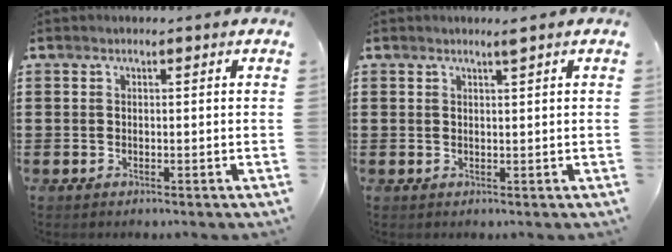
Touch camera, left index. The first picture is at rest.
{"total": 1.3, "force": [1.0, -0.1, 0.9], "torque": [-0.018, -0.001, 0.017]}